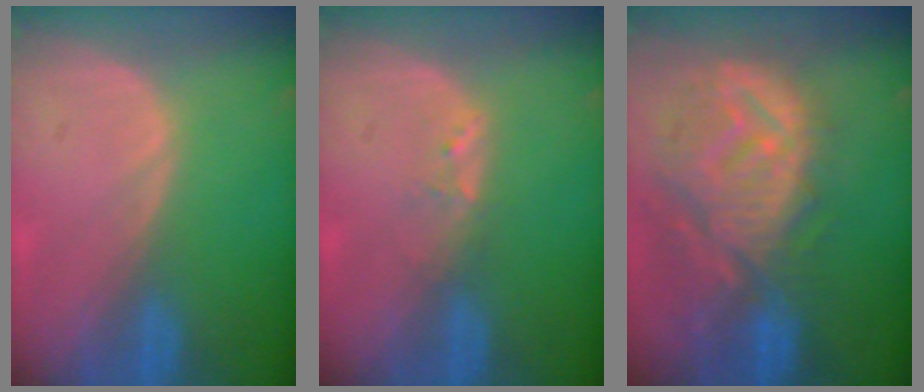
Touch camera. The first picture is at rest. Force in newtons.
{"total": 1.6, "press": 1.5, "slide": 0.3}
{"total": 12.7, "press": 11.1, "slide": 6.0}